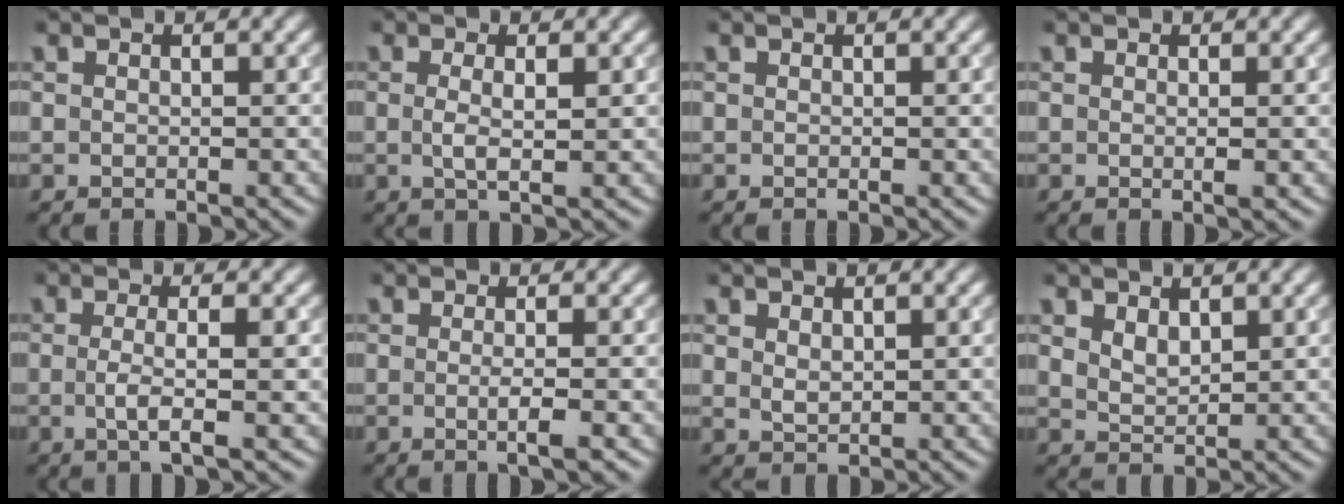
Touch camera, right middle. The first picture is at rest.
{"total": 2.0, "force": [0.1, 0.4, 2.0], "torque": [-0.038, -0.003, 0.000]}
{"total": 0.0}
{"total": 1.0, "force": [0.0, 0.2, 1.0], "torque": [-0.013, 0.000, -0.002]}
{"total": 3.3, "force": [-0.4, 0.8, 3.2], "torque": [-0.056, -0.009, -0.007]}
{"total": 2.6, "force": [-0.4, 0.6, 2.5], "torque": [-0.030, -0.004, -0.010]}
{"total": 1.2, "force": [0.7, 0.7, 0.8], "torque": [-0.016, -0.003, 0.017]}
{"total": 1.9, "force": [1.1, 1.0, 1.2], "torque": [-0.026, -0.003, 0.027]}